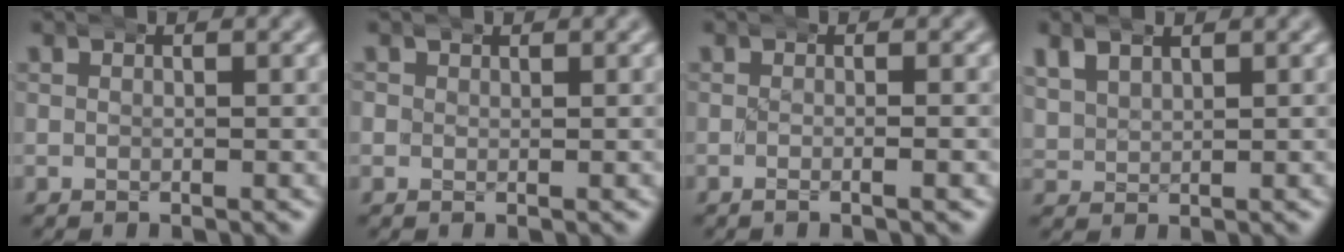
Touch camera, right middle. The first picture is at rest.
{"total": 0.8, "force": [0.3, 0.7, 0.0], "torque": [-0.003, -0.002, 0.006]}
{"total": 0.7, "force": [-0.5, -0.3, 0.4], "torque": [-0.011, 0.006, -0.011]}
{"total": 3.1, "force": [1.5, 2.4, 1.2], "torque": [-0.034, 0.000, 0.032]}